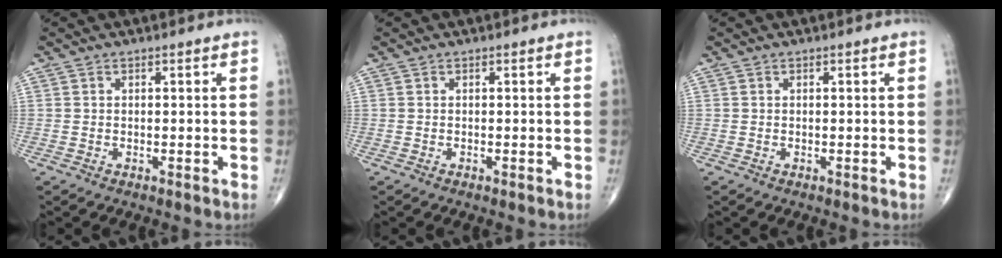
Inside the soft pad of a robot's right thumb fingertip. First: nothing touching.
{"total": 0.0}
{"total": 0.0}